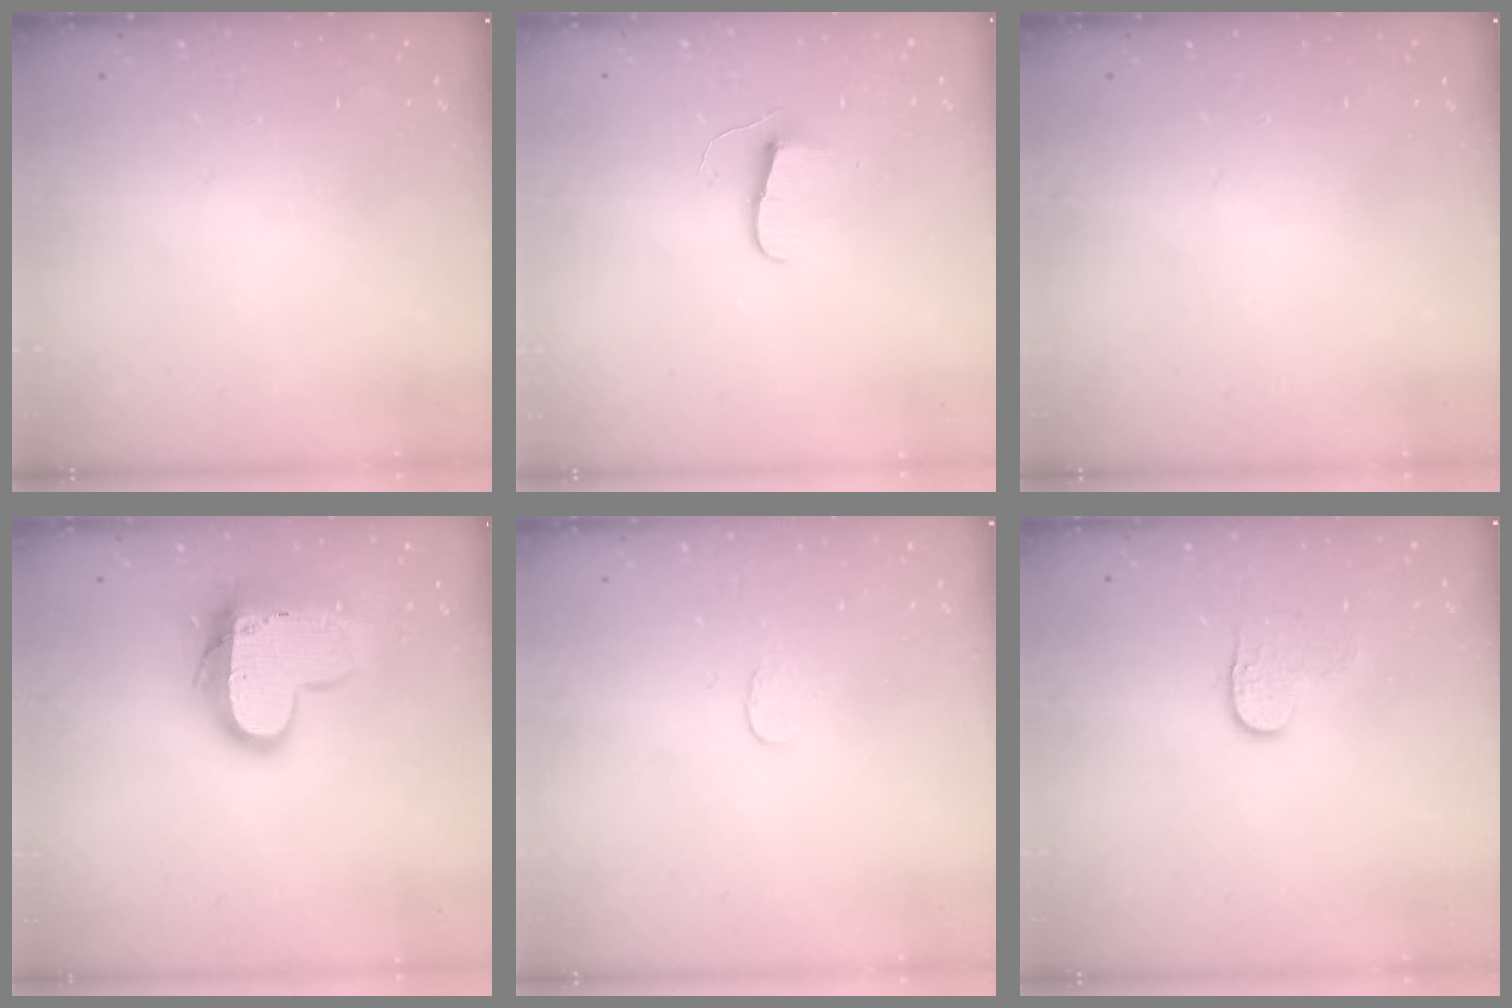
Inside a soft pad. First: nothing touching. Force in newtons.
{"total": 6.8, "press": 6.8, "slide": 0.5}
{"total": 0.0}
{"total": 14.4, "press": 14.4, "slide": 1.1}
{"total": 3.0, "press": 3.0, "slide": 0.2}
{"total": 4.2, "press": 4.2, "slide": 0.5}